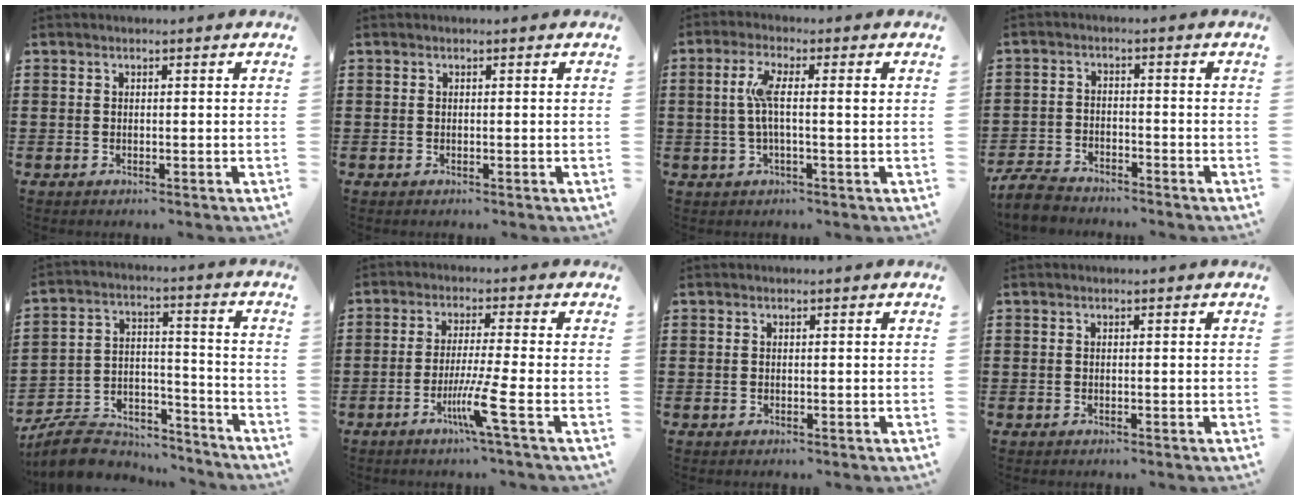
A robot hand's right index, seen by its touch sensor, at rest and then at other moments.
{"total": 0.0}
{"total": 5.3, "force": [0.4, 0.8, 5.2], "torque": [-0.097, 0.001, 0.003]}
{"total": 4.4, "force": [-4.2, 0.8, 0.9], "torque": [-0.037, -0.005, -0.092]}
{"total": 9.2, "force": [-8.4, 2.9, 2.4], "torque": [-0.051, 0.023, -0.163]}
{"total": 6.8, "force": [-2.9, -0.6, 6.2], "torque": [-0.121, -0.020, -0.056]}
{"total": 0.0}
{"total": 0.0}